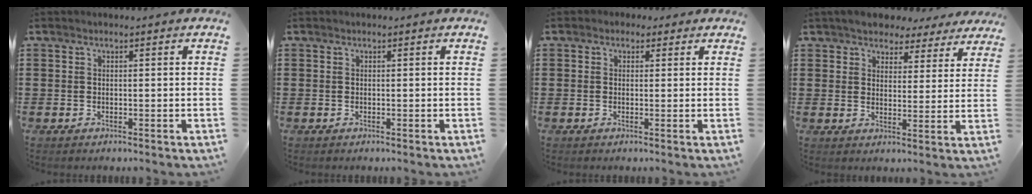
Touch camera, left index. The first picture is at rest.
{"total": 0.0}
{"total": 1.4, "force": [0.7, 1.1, 0.4], "torque": [-0.012, 0.008, 0.012]}
{"total": 5.0, "force": [4.7, 1.5, 0.7], "torque": [-0.038, -0.014, 0.085]}